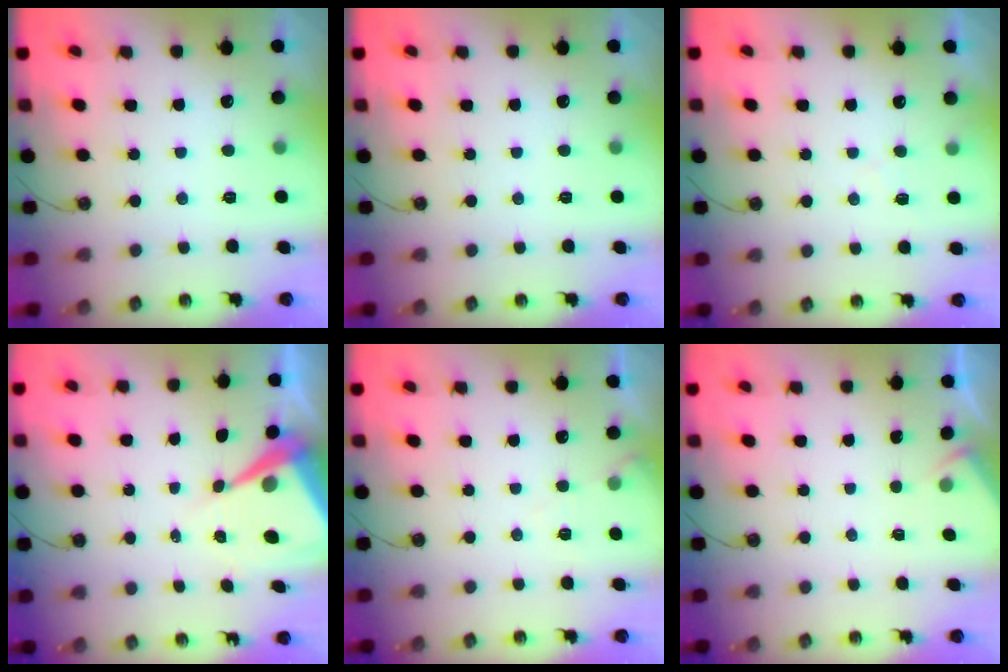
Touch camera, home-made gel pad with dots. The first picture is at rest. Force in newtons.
{"total": 0.0}
{"total": 4.5, "press": 4.5, "slide": 0.5}
{"total": 10.0, "press": 10.0, "slide": 0.9}
{"total": 4.1, "press": 4.0, "slide": 0.7}
{"total": 2.2, "press": 2.2, "slide": 0.4}